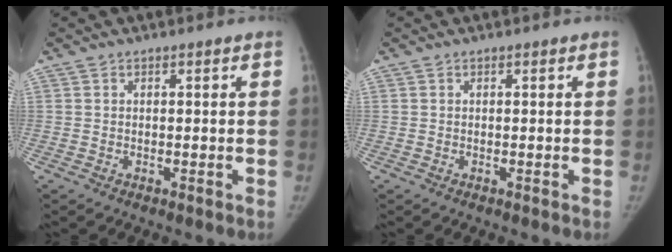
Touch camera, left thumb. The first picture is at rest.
{"total": 0.0}